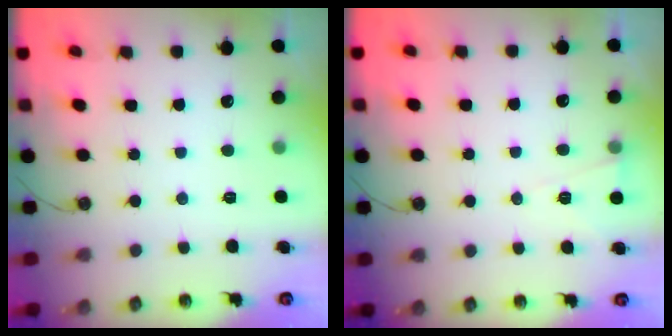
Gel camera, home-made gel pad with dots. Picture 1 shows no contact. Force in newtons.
{"total": 5.3, "press": 3.1, "slide": 4.3}